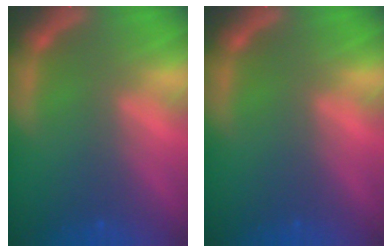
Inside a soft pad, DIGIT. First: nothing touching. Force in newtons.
{"total": 0.0}